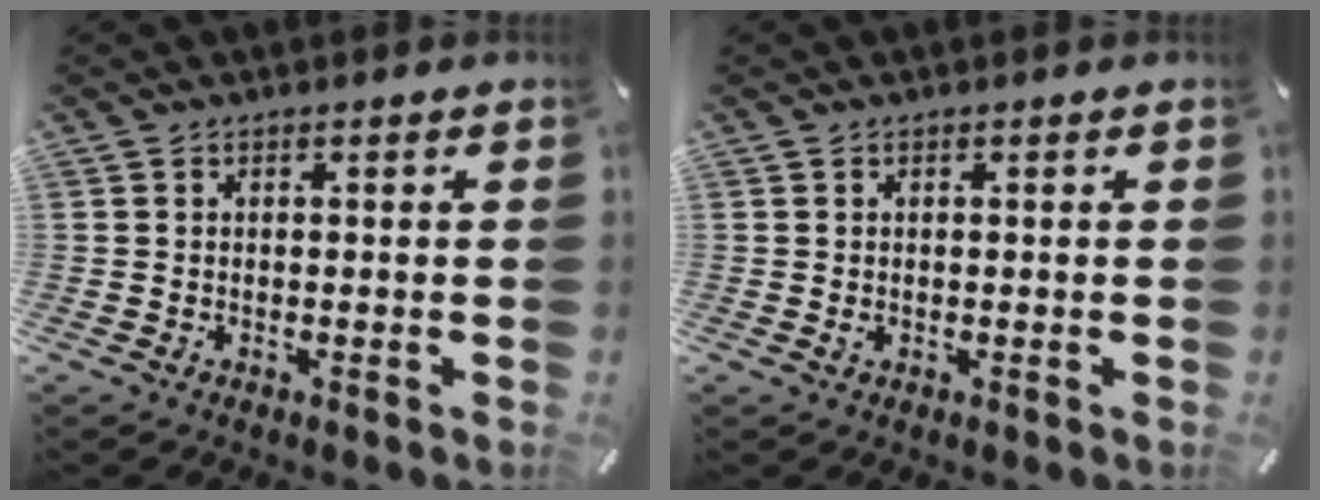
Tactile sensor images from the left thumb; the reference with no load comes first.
{"total": 0.8, "force": [0.1, 0.4, 0.7], "torque": [-0.013, 0.001, 0.000]}